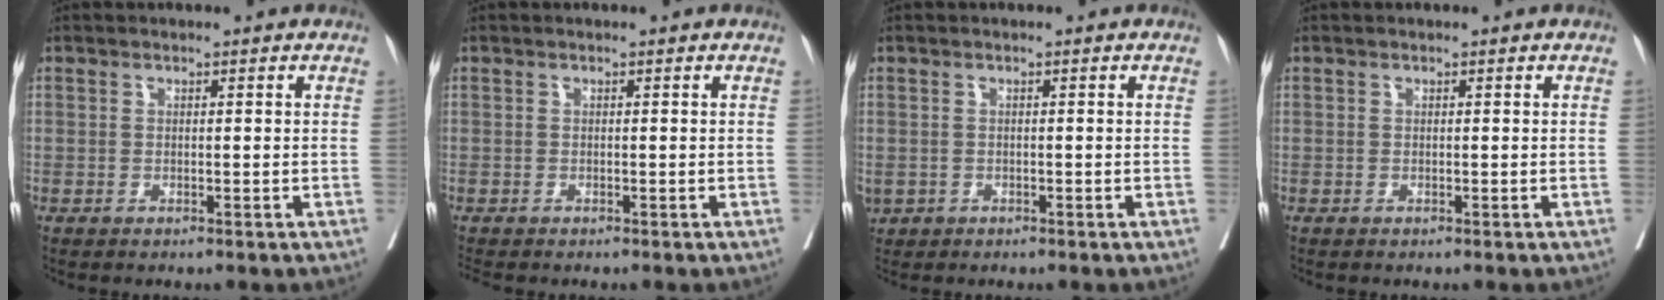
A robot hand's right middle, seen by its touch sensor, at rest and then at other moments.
{"total": 1.1, "force": [-1.0, 0.2, 0.2], "torque": [-0.009, -0.003, -0.020]}
{"total": 2.2, "force": [-0.9, 1.8, 0.9], "torque": [-0.022, -0.001, -0.008]}
{"total": 0.0}